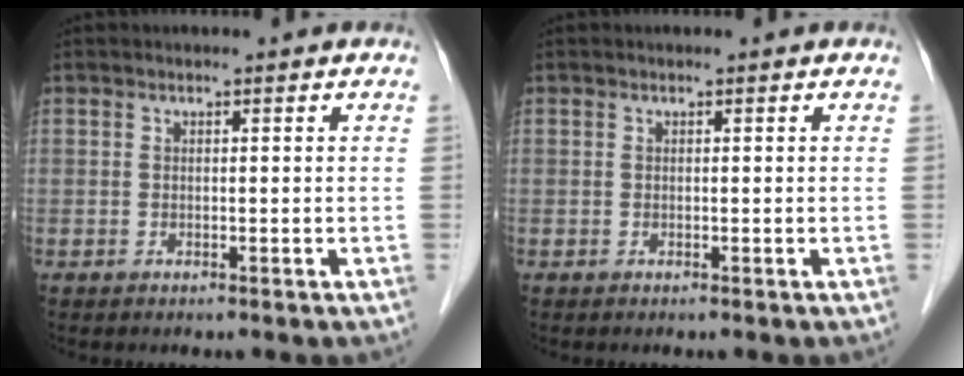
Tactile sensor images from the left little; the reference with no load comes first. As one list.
[{"total": 0.0}]